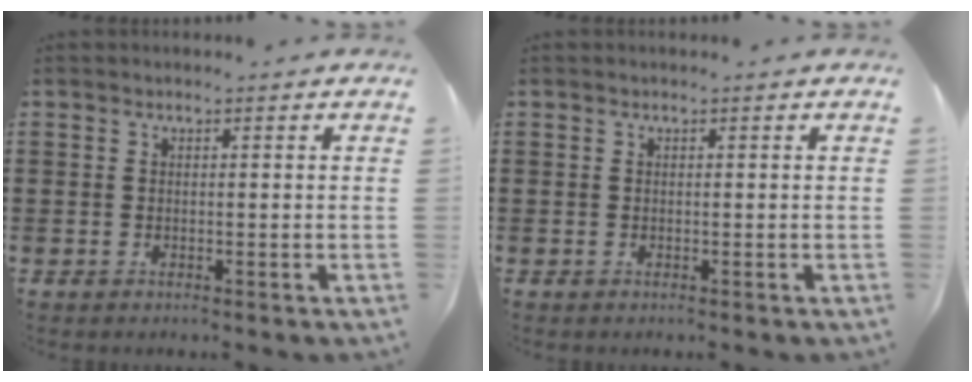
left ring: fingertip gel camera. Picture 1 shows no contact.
{"total": 0.0}